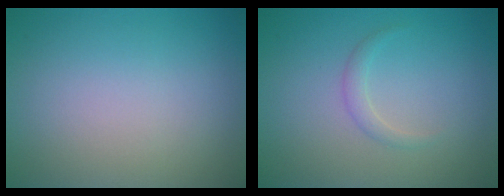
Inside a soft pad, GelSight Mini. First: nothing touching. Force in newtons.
{"total": 1.1, "press": 1.1, "slide": 0.1}